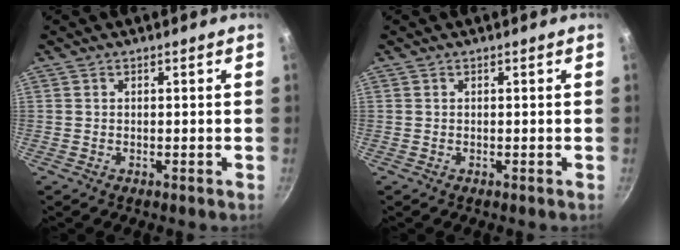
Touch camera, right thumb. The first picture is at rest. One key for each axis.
{"total": 0.0}